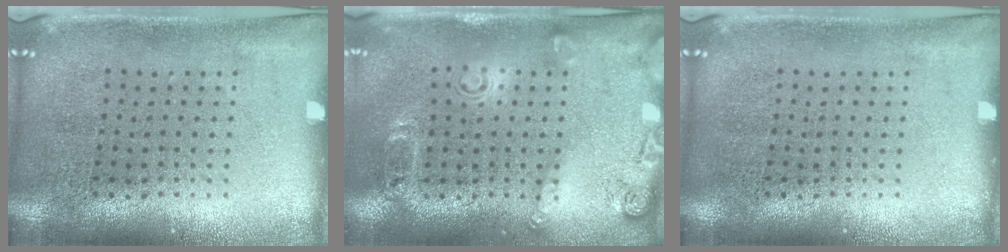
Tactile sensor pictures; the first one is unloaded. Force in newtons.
{"total": 1.8, "press": 1.2, "slide": 1.3}
{"total": 0.0}